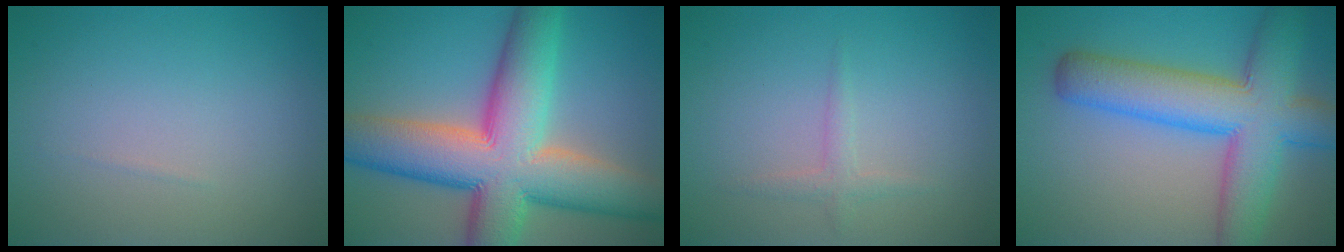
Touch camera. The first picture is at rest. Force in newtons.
{"total": 13.9, "press": 13.8, "slide": 0.6}
{"total": 1.3, "press": 1.3, "slide": 0.0}
{"total": 9.9, "press": 9.9, "slide": 0.4}